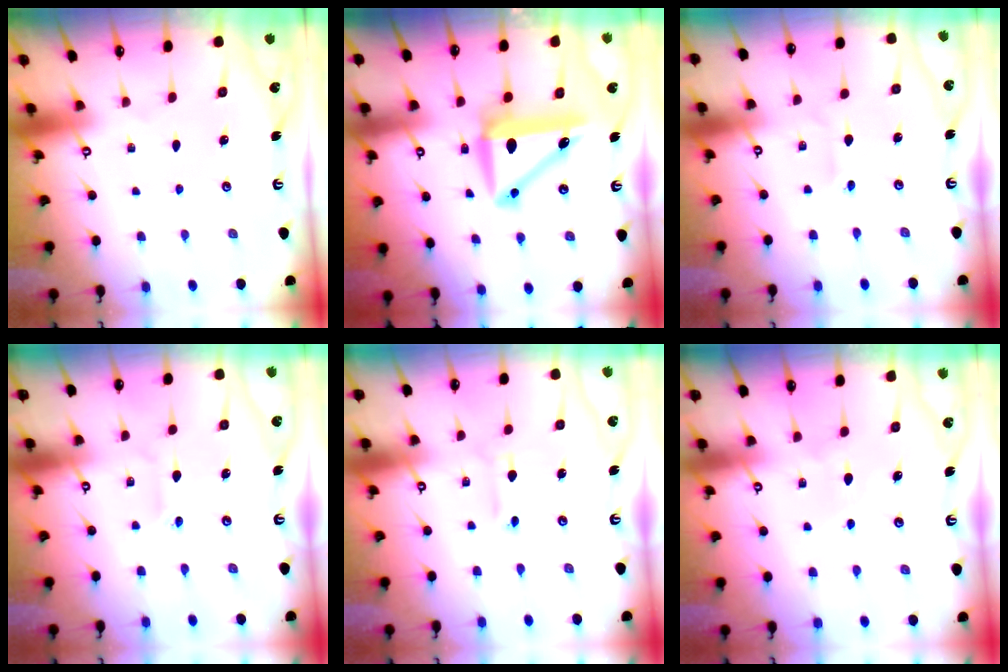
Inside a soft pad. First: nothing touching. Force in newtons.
{"total": 9.6, "press": 9.4, "slide": 2.1}
{"total": 1.2, "press": 1.2, "slide": 0.2}
{"total": 1.8, "press": 1.7, "slide": 0.2}
{"total": 2.8, "press": 2.8, "slide": 0.3}
{"total": 5.4, "press": 5.4, "slide": 0.2}